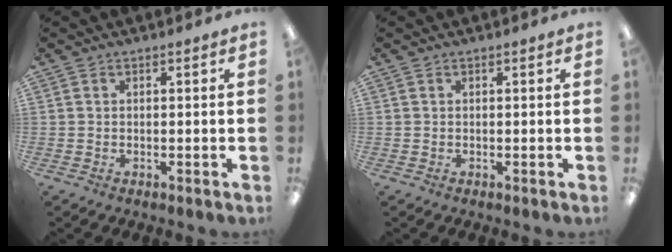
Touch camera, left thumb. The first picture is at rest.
{"total": 0.0}